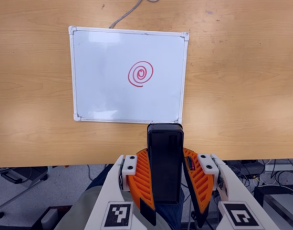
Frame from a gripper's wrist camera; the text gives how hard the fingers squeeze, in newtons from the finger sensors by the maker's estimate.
{"total": 8.5, "left": 7.0, "right": 9.9}